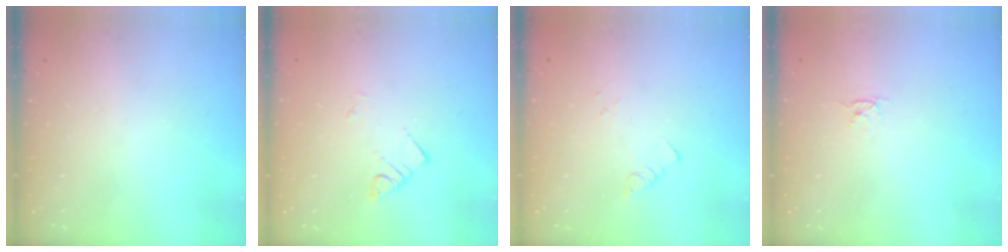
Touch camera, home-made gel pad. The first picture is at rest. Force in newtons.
{"total": 3.6, "press": 3.6, "slide": 0.6}
{"total": 1.9, "press": 1.9, "slide": 0.2}
{"total": 2.8, "press": 2.8, "slide": 0.3}